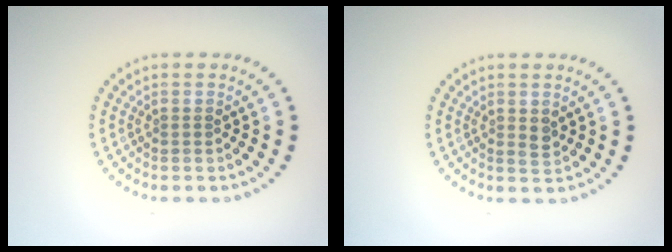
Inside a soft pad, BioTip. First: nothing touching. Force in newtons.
{"total": 1.1, "press": 1.0, "slide": 0.3}